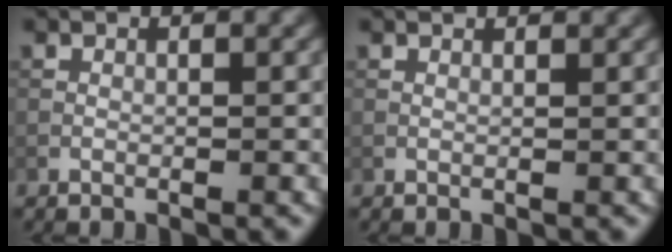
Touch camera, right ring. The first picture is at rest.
{"total": 0.9, "force": [0.8, 0.1, 0.5], "torque": [-0.016, -0.003, 0.007]}